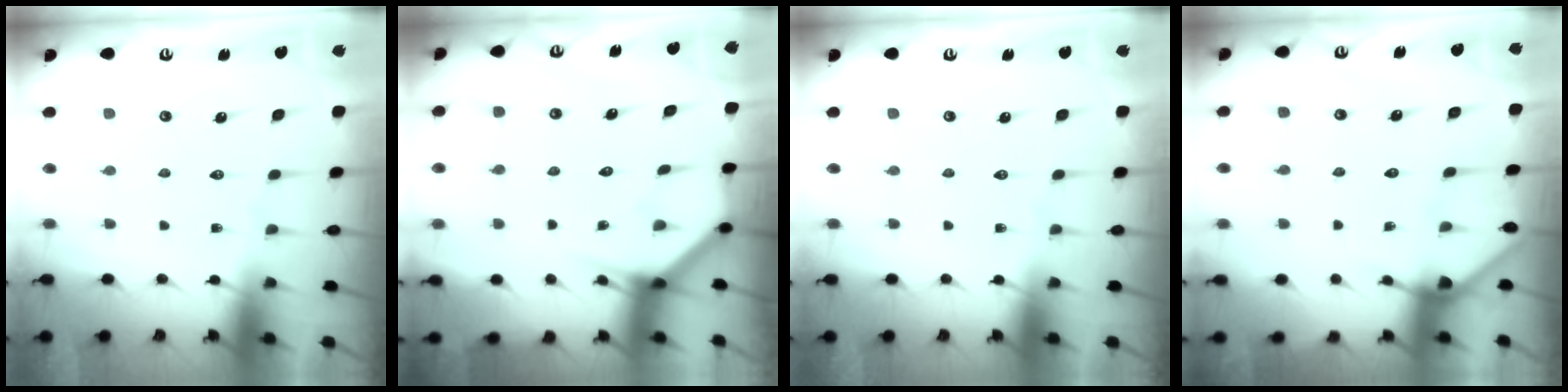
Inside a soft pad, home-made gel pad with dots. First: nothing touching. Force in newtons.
{"total": 3.6, "press": 3.6, "slide": 0.2}
{"total": 0.0}
{"total": 4.4, "press": 4.4, "slide": 0.4}